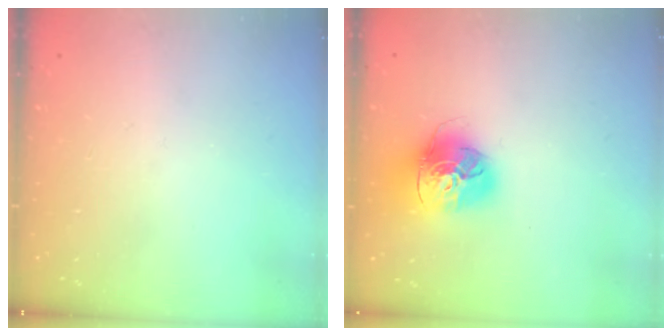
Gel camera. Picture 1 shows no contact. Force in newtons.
{"total": 17.4, "press": 17.3, "slide": 2.1}